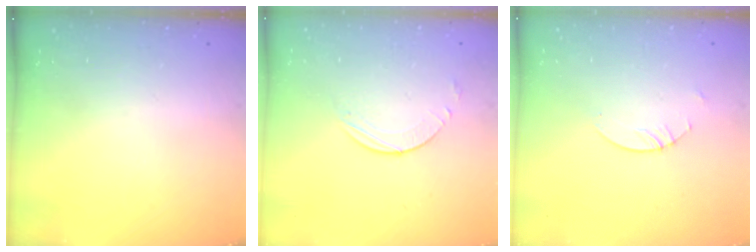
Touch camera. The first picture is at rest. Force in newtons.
{"total": 4.8, "press": 4.8, "slide": 0.5}
{"total": 2.7, "press": 2.7, "slide": 0.2}